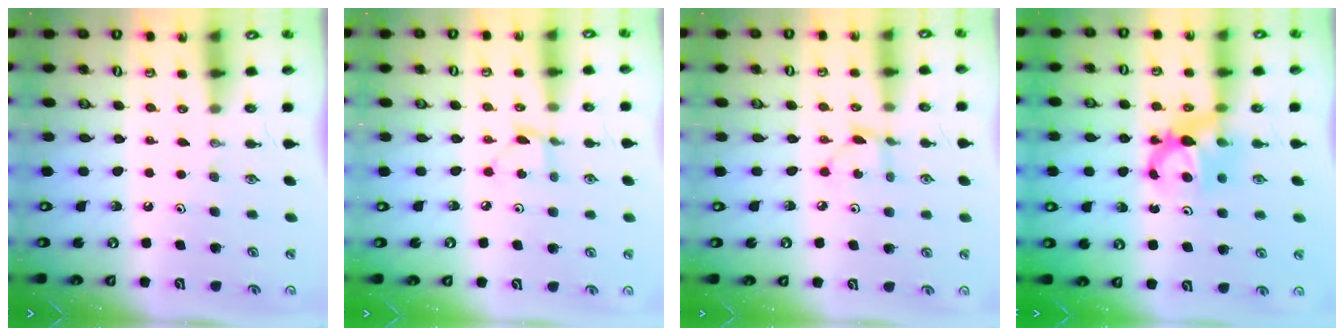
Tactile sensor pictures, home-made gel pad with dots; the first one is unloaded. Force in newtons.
{"total": 2.3, "press": 2.3, "slide": 0.4}
{"total": 2.6, "press": 2.6, "slide": 0.3}
{"total": 6.4, "press": 6.4, "slide": 0.4}